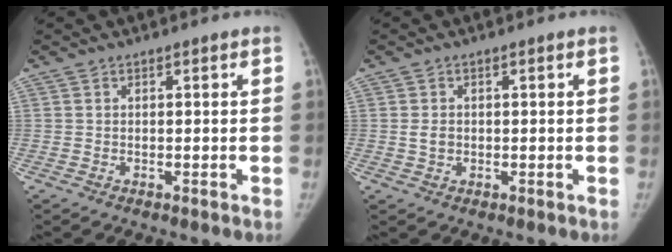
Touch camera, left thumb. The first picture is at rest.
{"total": 1.9, "force": [-0.1, 1.5, 1.2], "torque": [-0.019, 0.002, 0.000]}